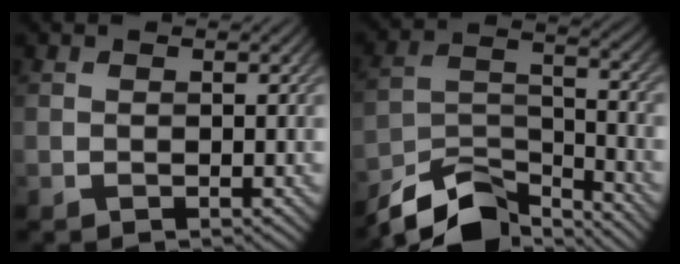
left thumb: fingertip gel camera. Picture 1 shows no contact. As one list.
[{"total": 11.0, "force": [-9.2, 3.5, 4.9], "torque": [-0.092, -0.002, -0.172]}]